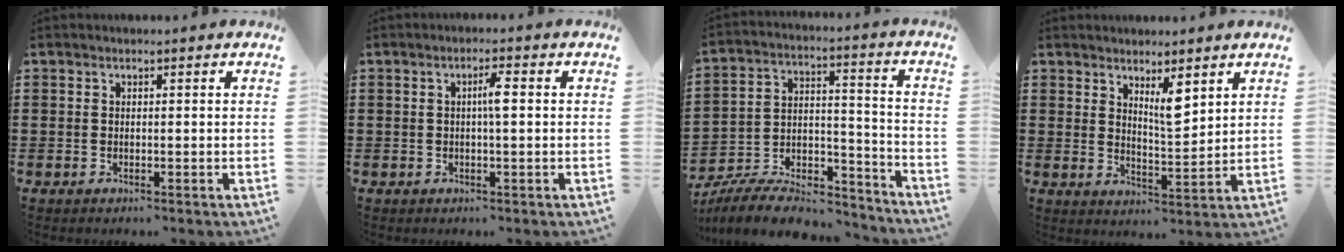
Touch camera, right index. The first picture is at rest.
{"total": 2.7, "force": [0.1, 0.2, 2.6], "torque": [-0.050, 0.000, 0.000]}
{"total": 8.5, "force": [-7.5, 2.3, 3.1], "torque": [-0.049, 0.016, -0.144]}
{"total": 5.3, "force": [3.6, 1.2, 3.7], "torque": [-0.064, -0.012, 0.060]}